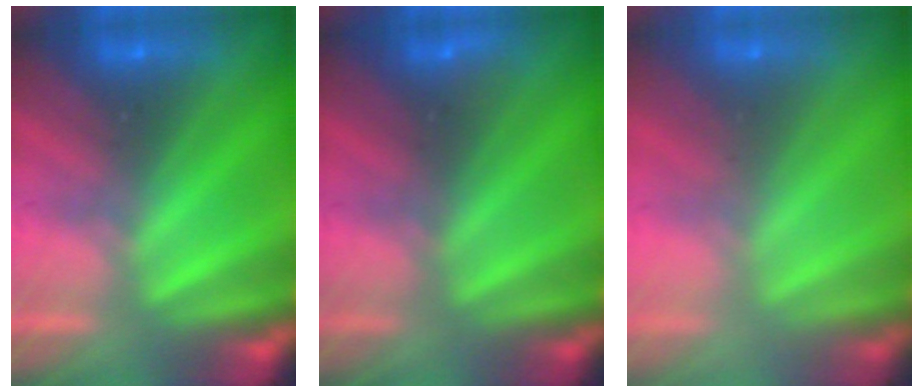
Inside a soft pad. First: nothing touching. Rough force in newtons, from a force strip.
{"total": 2.9}
{"total": 2.5}